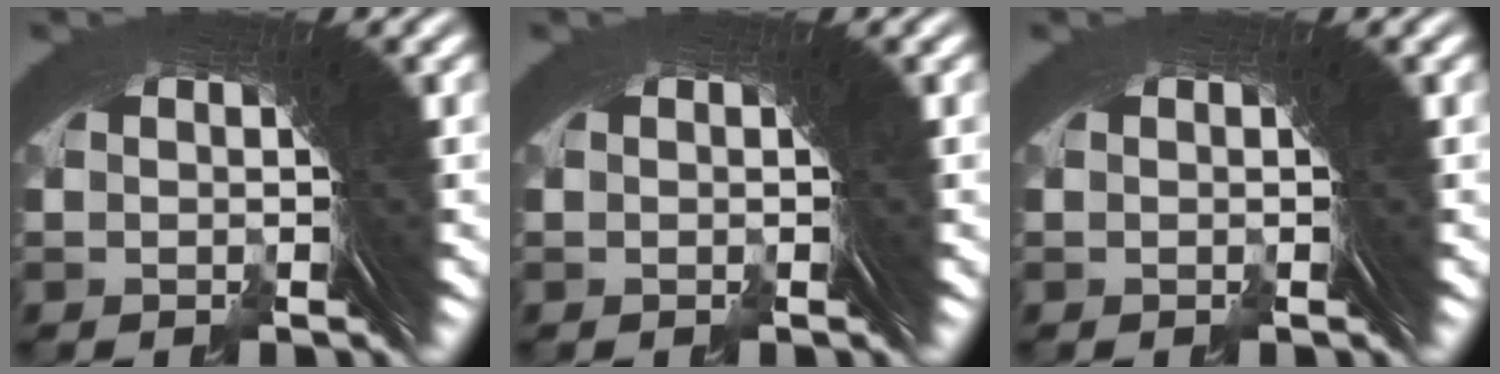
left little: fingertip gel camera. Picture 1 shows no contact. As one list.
[{"total": 0.0}, {"total": 0.0}]